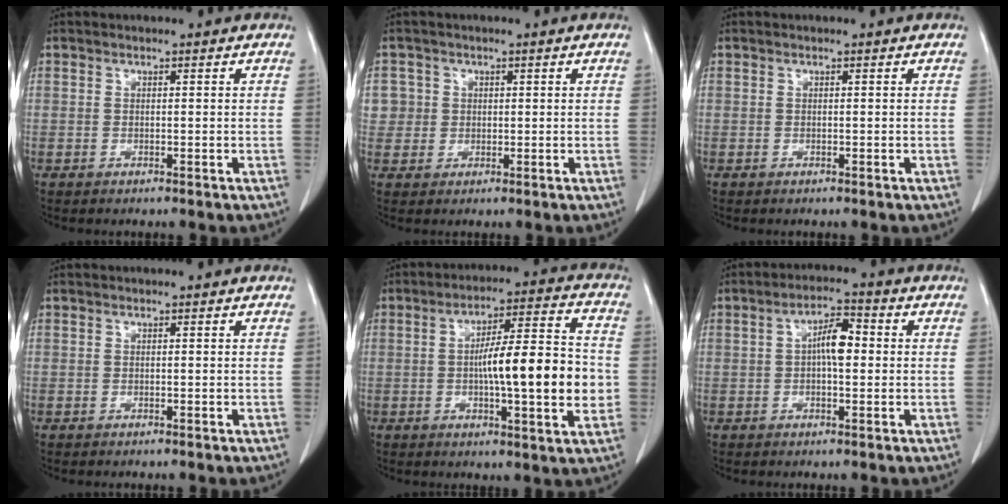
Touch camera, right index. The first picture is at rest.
{"total": 3.4, "force": [0.7, 3.3, -0.2], "torque": [0.024, 0.006, 0.013]}
{"total": 0.0}
{"total": 0.0}
{"total": 15.0, "force": [-1.5, 1.9, 14.8], "torque": [-0.229, 0.012, -0.024]}
{"total": 5.2, "force": [0.3, 1.8, 4.9], "torque": [-0.089, 0.015, 0.003]}